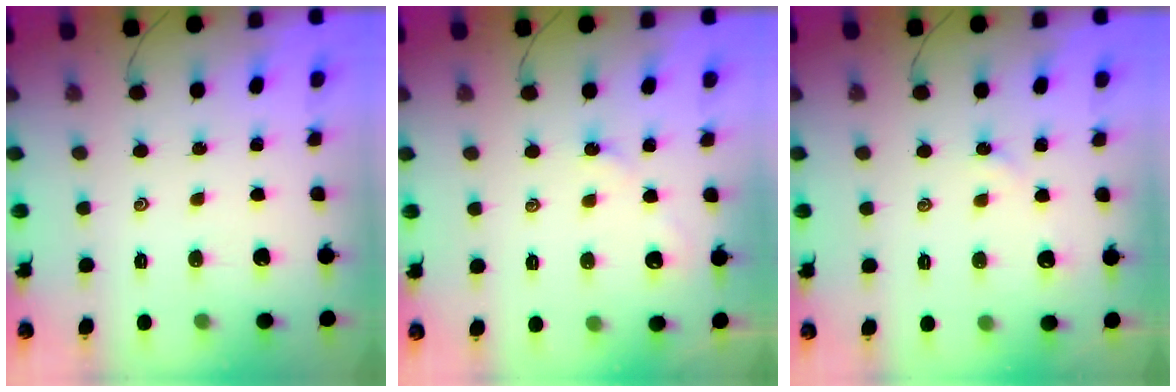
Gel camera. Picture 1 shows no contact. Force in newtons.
{"total": 2.3, "press": 2.3, "slide": 0.3}
{"total": 3.6, "press": 3.6, "slide": 0.6}